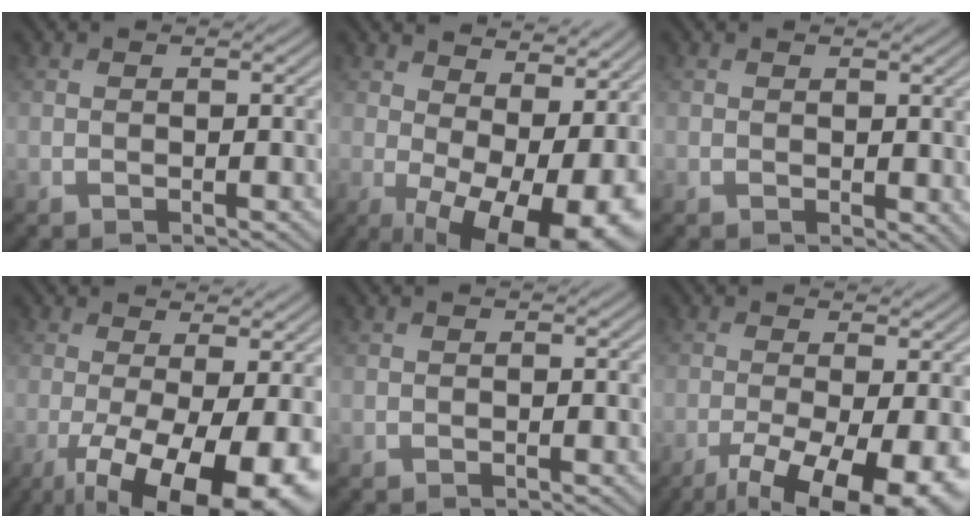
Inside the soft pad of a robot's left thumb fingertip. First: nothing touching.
{"total": 15.2, "force": [0.8, 7.6, 13.1], "torque": [-0.166, -0.015, 0.048]}
{"total": 1.2, "force": [0.4, 0.8, 0.7], "torque": [-0.008, -0.002, 0.011]}
{"total": 13.7, "force": [-4.8, 4.6, 12.0], "torque": [-0.194, -0.017, -0.061]}
{"total": 0.0}
{"total": 10.9, "force": [-5.2, 3.5, 9.0], "torque": [-0.159, -0.017, -0.075]}